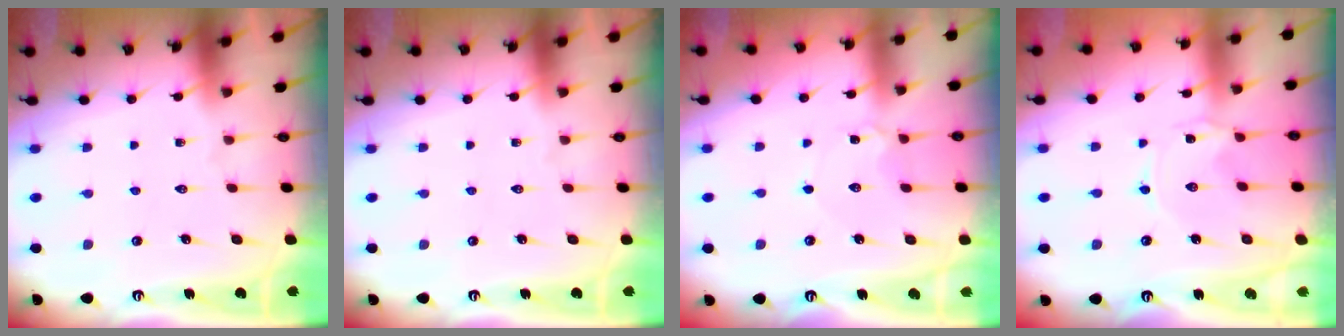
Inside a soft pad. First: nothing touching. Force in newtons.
{"total": 0.0}
{"total": 3.1, "press": 3.1, "slide": 0.3}
{"total": 0.0}